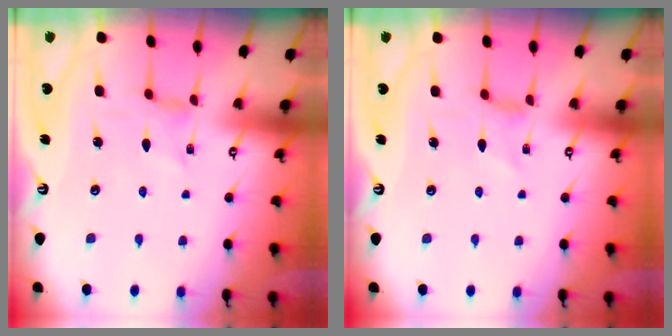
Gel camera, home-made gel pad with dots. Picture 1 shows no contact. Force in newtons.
{"total": 0.0}